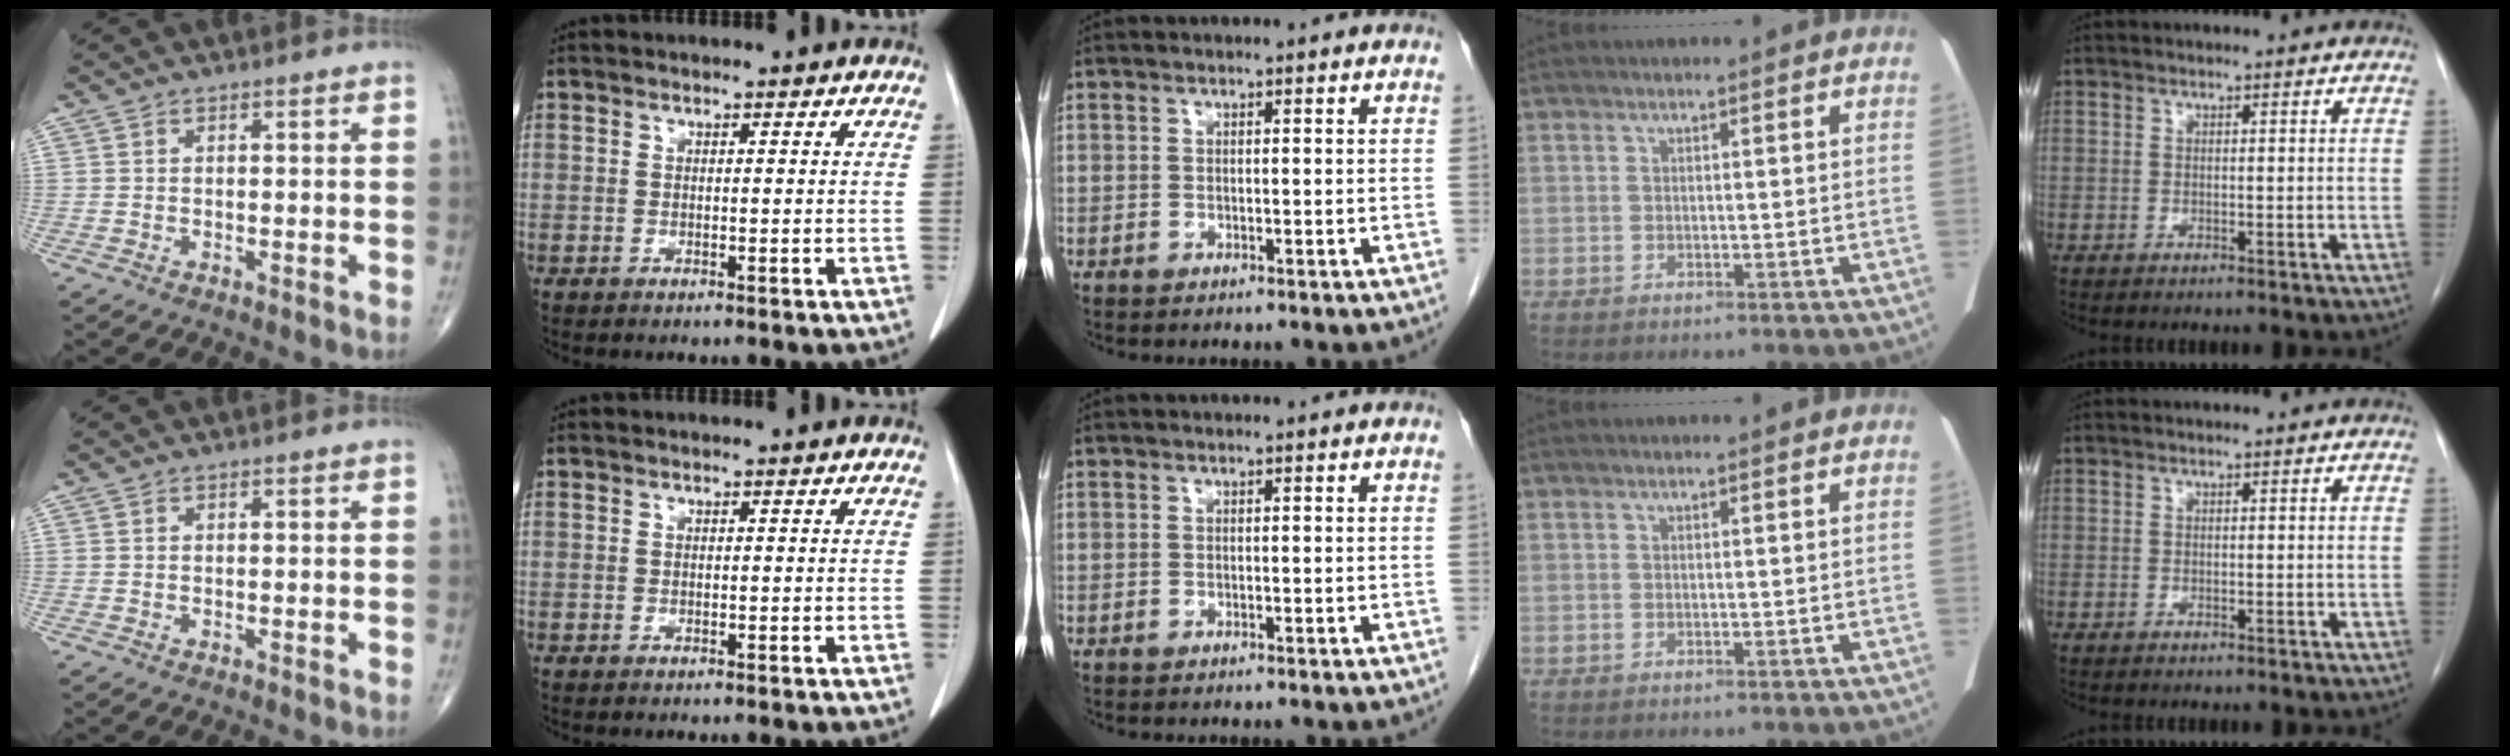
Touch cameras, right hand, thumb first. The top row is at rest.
{}